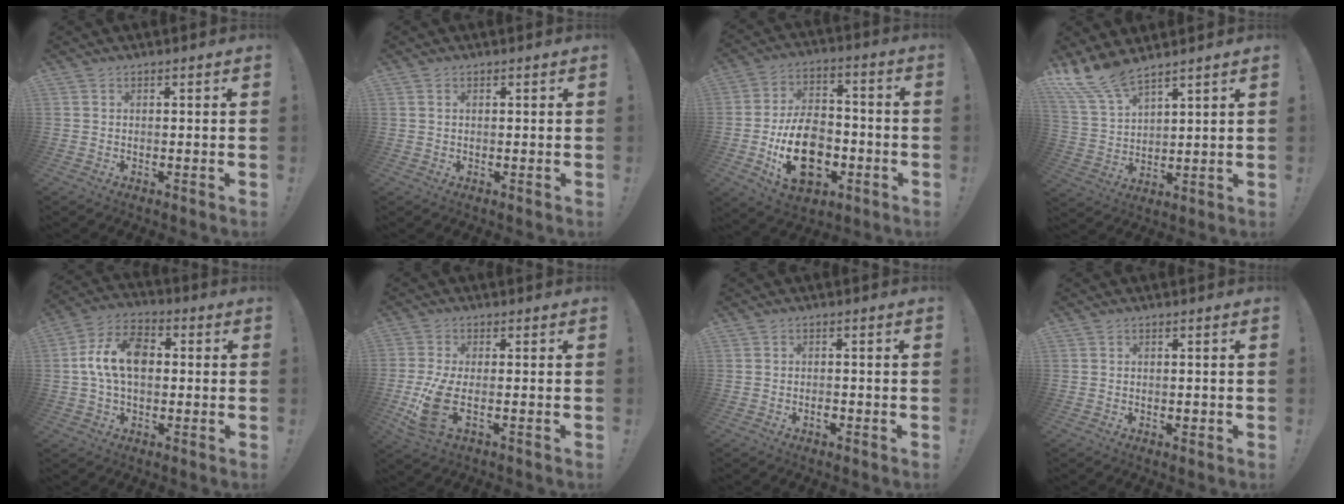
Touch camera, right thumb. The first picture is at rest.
{"total": 0.5, "force": [0.2, 0.3, 0.4], "torque": [-0.001, -0.001, 0.003]}
{"total": 19.7, "force": [-5.9, 13.2, 13.4], "torque": [-0.209, 0.036, -0.088]}
{"total": 9.9, "force": [8.8, 2.5, 3.6], "torque": [-0.088, -0.053, 0.171]}
{"total": 13.3, "force": [0.8, 8.8, 9.9], "torque": [-0.176, 0.011, 0.015]}
{"total": 9.7, "force": [-2.1, 3.6, 8.8], "torque": [-0.193, -0.011, -0.035]}
{"total": 1.5, "force": [-1.0, 0.6, 0.9], "torque": [-0.008, -0.001, -0.019]}
{"total": 0.9, "force": [-0.3, 0.6, 0.6], "torque": [-0.010, 0.004, -0.003]}